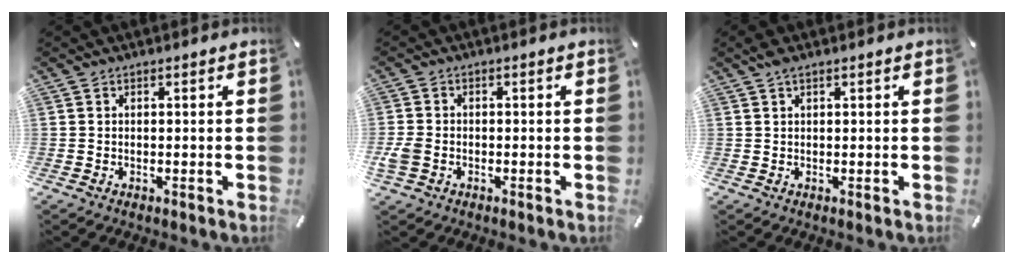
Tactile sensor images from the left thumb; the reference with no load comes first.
{"total": 3.5, "force": [-1.2, 2.6, 2.1], "torque": [-0.049, 0.002, -0.023]}
{"total": 1.7, "force": [0.9, 0.6, 1.2], "torque": [-0.026, 0.002, 0.016]}